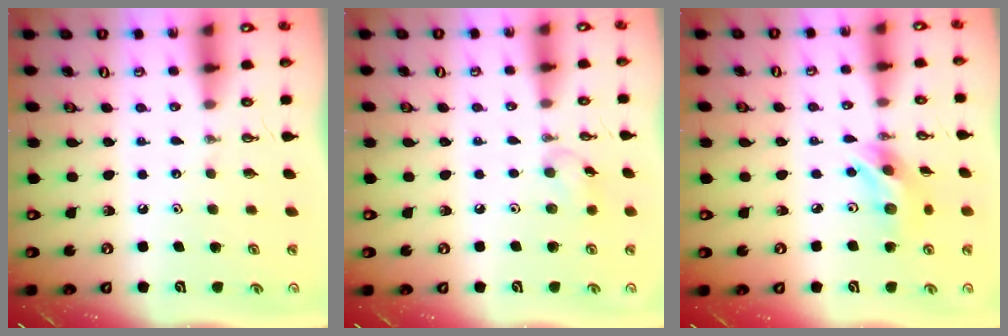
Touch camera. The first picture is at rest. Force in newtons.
{"total": 5.6, "press": 5.5, "slide": 0.7}
{"total": 11.0, "press": 11.0, "slide": 0.6}